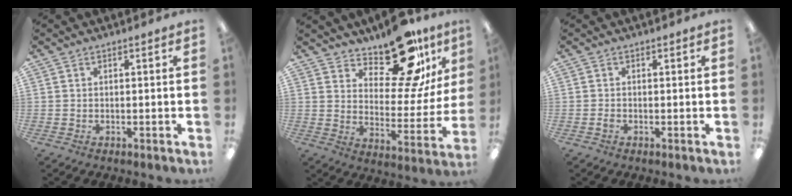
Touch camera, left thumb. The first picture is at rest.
{"total": 17.5, "force": [13.4, 7.0, 8.9], "torque": [-0.125, -0.101, 0.227]}
{"total": 0.9, "force": [-0.4, 0.7, 0.3], "torque": [-0.005, 0.002, -0.008]}